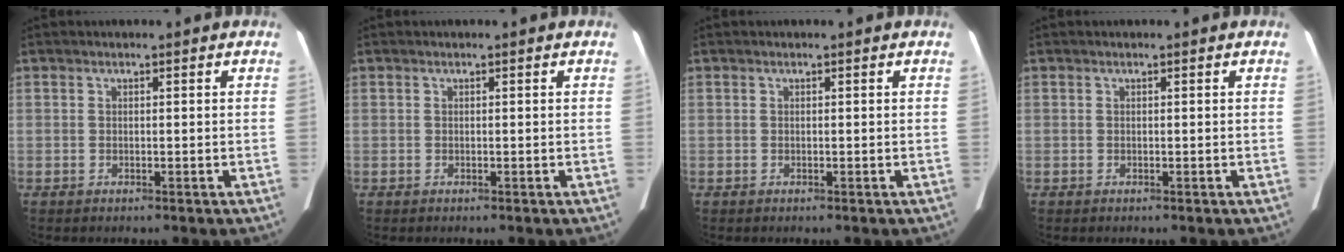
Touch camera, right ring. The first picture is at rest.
{"total": 0.0}
{"total": 0.0}
{"total": 0.0}